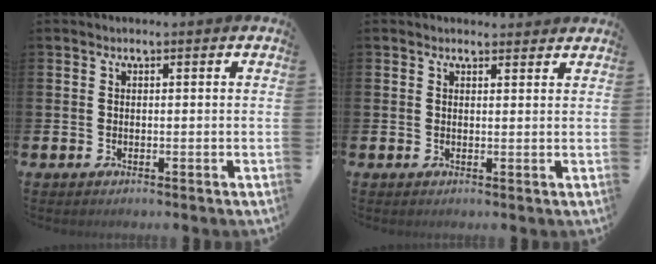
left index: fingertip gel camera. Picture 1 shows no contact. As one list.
[{"total": 1.4, "force": [1.3, 0.4, 0.0], "torque": [0.007, -0.003, 0.023]}]